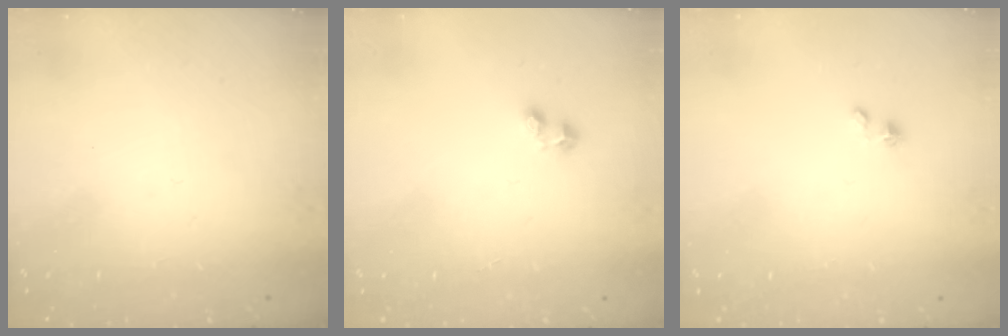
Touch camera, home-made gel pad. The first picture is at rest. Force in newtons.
{"total": 1.7, "press": 1.6, "slide": 0.6}
{"total": 1.5, "press": 1.5, "slide": 0.0}